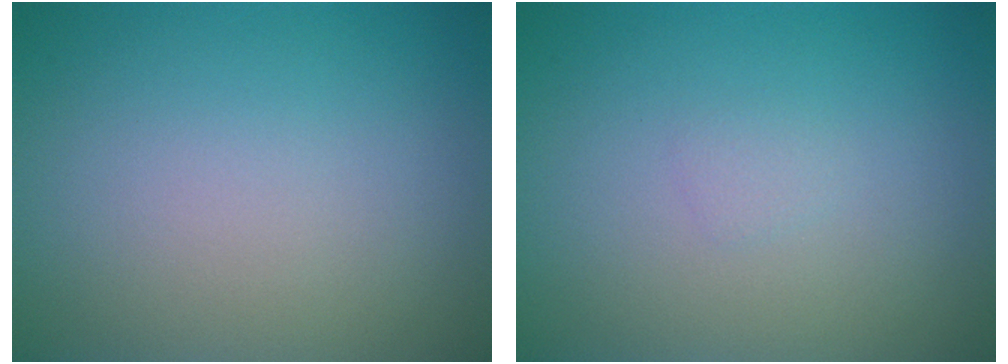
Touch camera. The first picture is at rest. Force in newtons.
{"total": 0.6, "press": 0.6, "slide": 0.0}